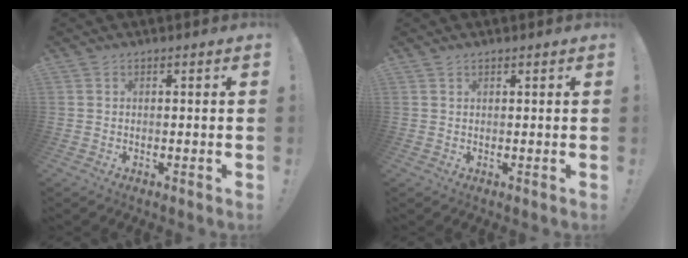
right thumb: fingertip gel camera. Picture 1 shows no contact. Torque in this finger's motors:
{"motor_torque": [-0.06, -0.06, -0.14, 0.10, 0.00]}